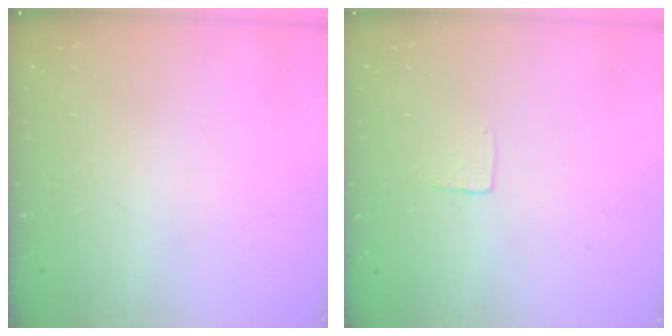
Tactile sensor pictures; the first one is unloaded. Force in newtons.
{"total": 2.7, "press": 2.7, "slide": 0.1}